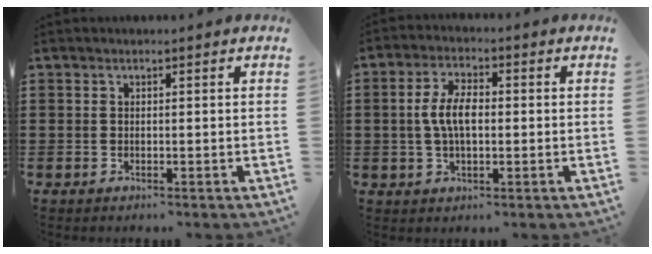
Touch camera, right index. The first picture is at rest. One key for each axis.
{"total": 6.1, "fx": -0.1, "fy": 2.8, "fz": 5.4, "tx": -0.123, "ty": 0.001, "tz": -0.010}